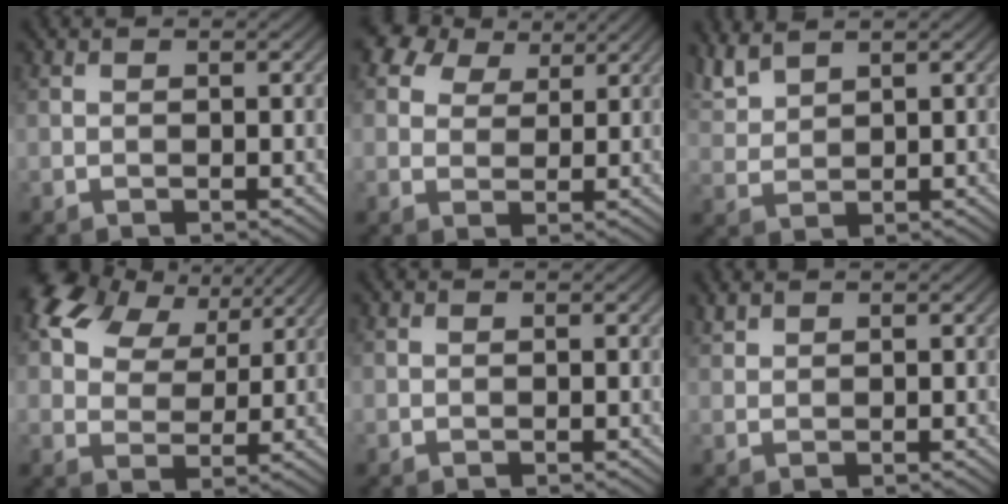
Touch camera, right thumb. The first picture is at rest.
{"total": 5.9, "force": [3.8, 3.7, 2.6], "torque": [-0.052, 0.012, 0.065]}
{"total": 3.9, "force": [3.3, 1.0, 1.8], "torque": [-0.057, 0.007, 0.077]}
{"total": 10.2, "force": [5.9, 6.1, 5.6], "torque": [-0.116, 0.015, 0.104]}
{"total": 0.0}
{"total": 1.1, "force": [1.0, 0.3, 0.3], "torque": [-0.016, 0.003, 0.027]}